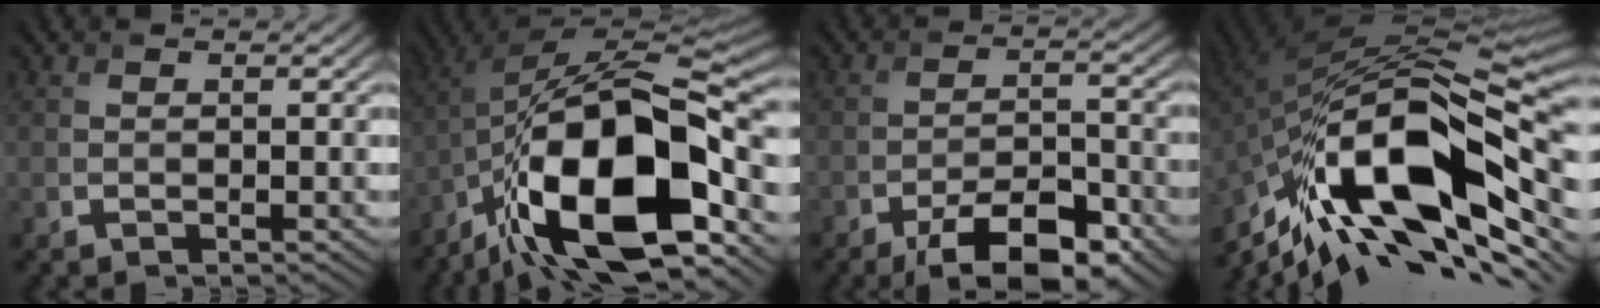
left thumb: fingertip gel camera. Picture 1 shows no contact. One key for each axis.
{"total": 19.0, "fx": -8.3, "fy": 7.9, "fz": 15.2, "tx": -0.269, "ty": 0.001, "tz": -0.156}
{"total": 9.9, "fx": -6.4, "fy": 3.5, "fz": 6.6, "tx": -0.103, "ty": 0.001, "tz": -0.110}
{"total": 20.0, "fx": -7.1, "fy": 8.5, "fz": 16.6, "tx": -0.330, "ty": -0.008, "tz": -0.132}